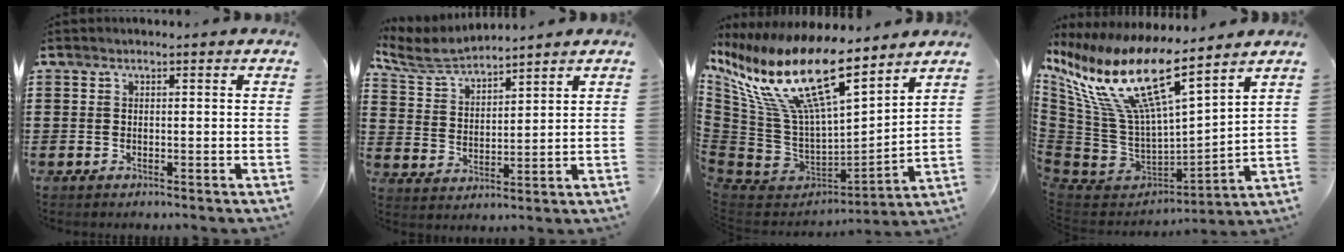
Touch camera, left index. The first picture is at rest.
{"total": 5.4, "force": [5.1, 1.0, 1.5], "torque": [-0.054, -0.023, 0.090]}
{"total": 18.6, "force": [10.8, 5.9, 14.0], "torque": [-0.322, -0.065, 0.182]}
{"total": 16.1, "force": [9.2, 4.6, 12.4], "torque": [-0.289, -0.064, 0.149]}